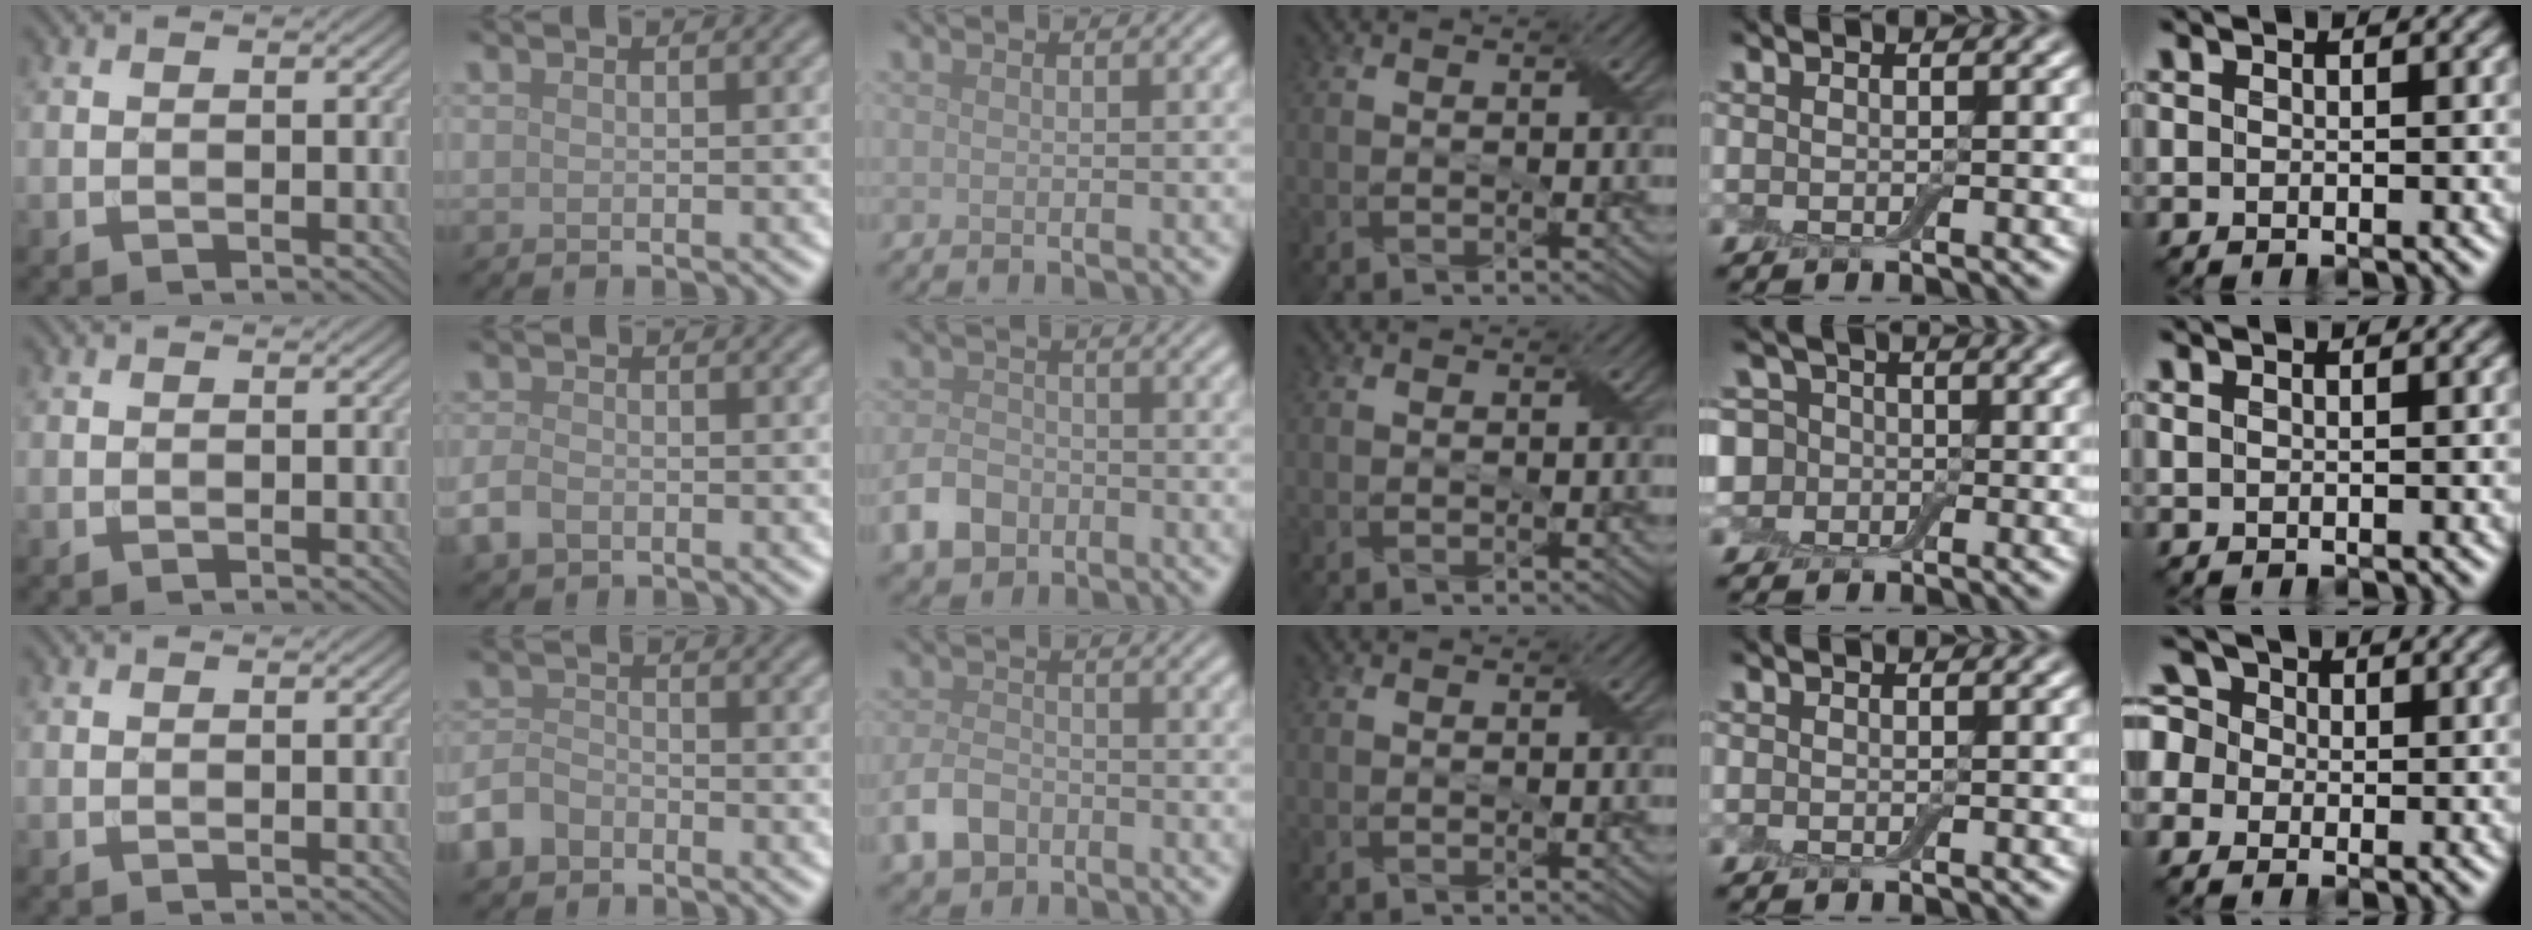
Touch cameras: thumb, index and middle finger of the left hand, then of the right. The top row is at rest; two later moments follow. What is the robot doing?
{"motion": "fold", "object": "aluminum foil"}